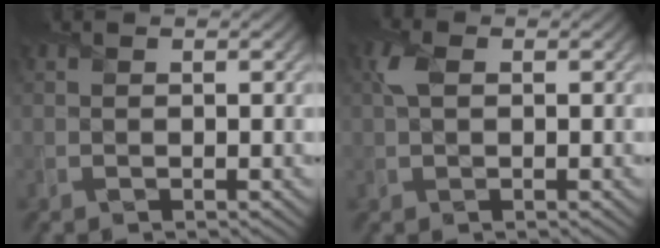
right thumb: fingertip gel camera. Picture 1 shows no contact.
{"total": 2.0, "force": [0.6, 1.0, 1.7], "torque": [-0.044, 0.007, 0.006]}